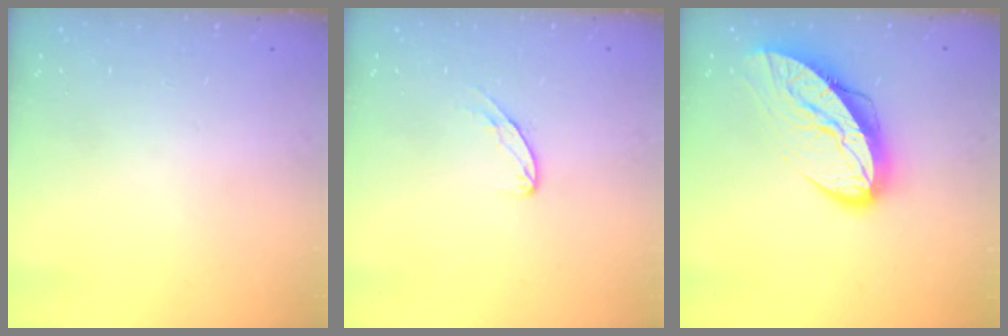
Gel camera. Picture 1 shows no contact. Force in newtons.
{"total": 5.2, "press": 5.2, "slide": 0.3}
{"total": 14.8, "press": 14.8, "slide": 1.3}